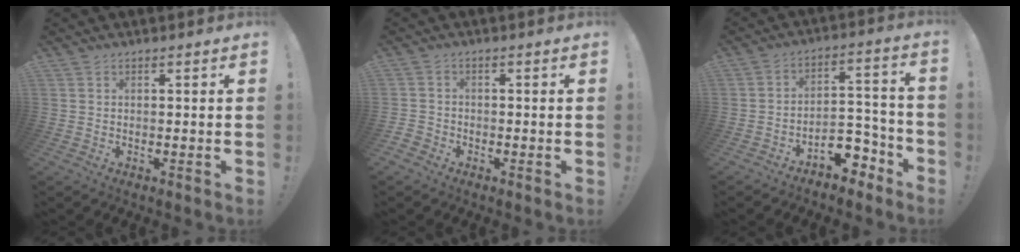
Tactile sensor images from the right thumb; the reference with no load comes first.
{"total": 2.2, "force": [-1.4, 1.5, 0.6], "torque": [-0.007, 0.008, -0.027]}
{"total": 10.7, "force": [-7.2, 6.2, 5.0], "torque": [-0.045, 0.057, -0.120]}